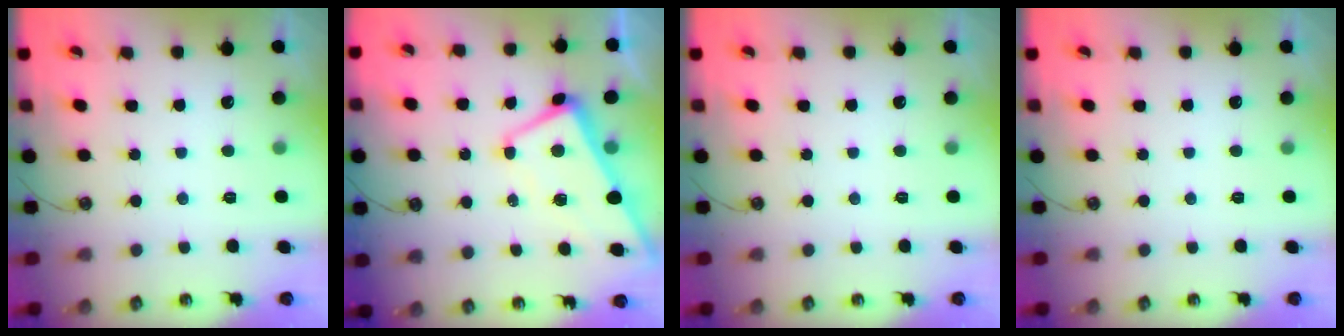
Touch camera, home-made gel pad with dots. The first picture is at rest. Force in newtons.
{"total": 1.2, "press": 1.0, "slide": 0.7}
{"total": 0.0}
{"total": 0.0}